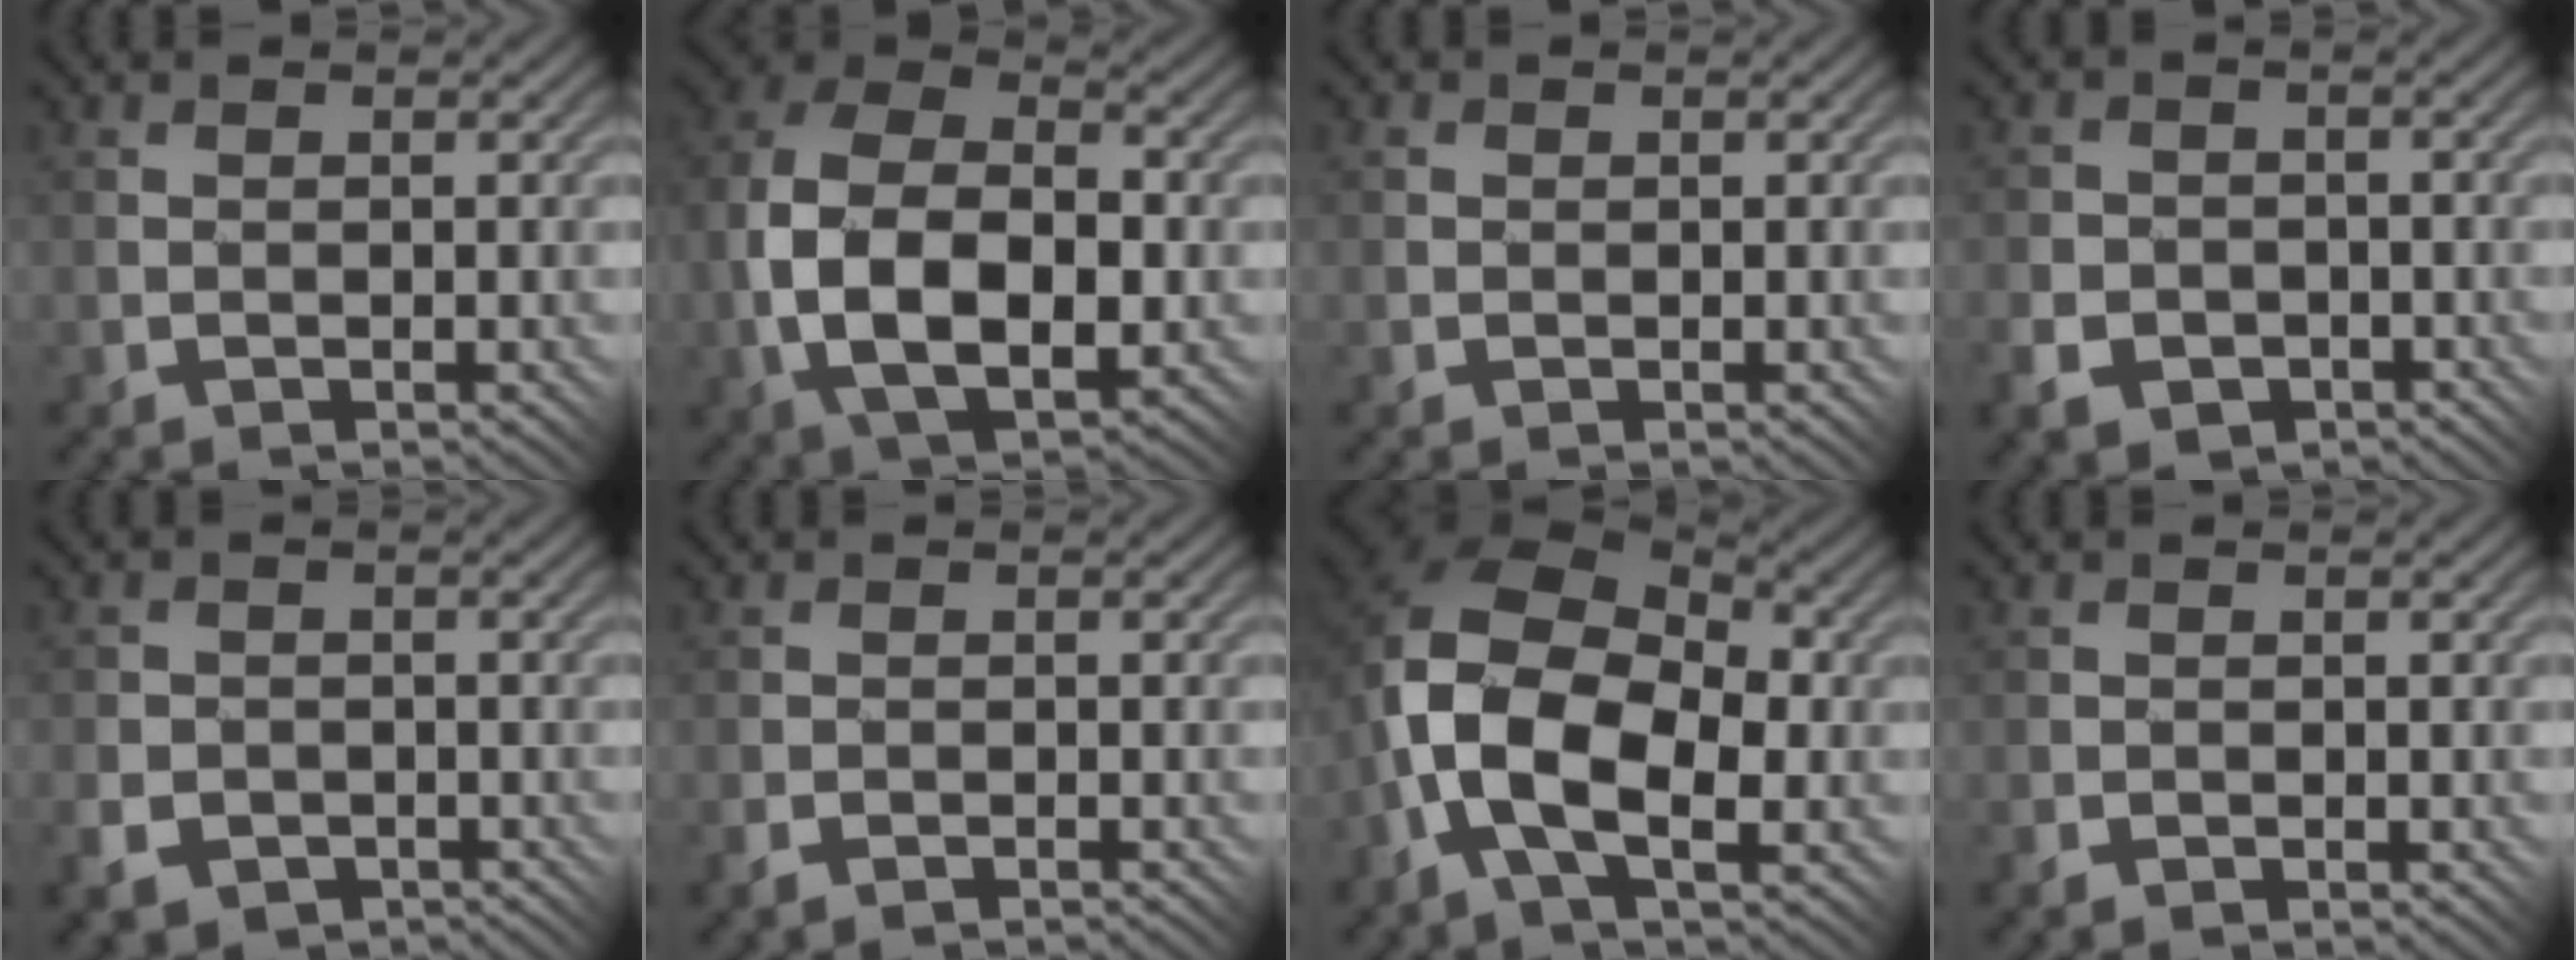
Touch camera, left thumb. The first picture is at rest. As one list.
[{"total": 12.7, "force": [-2.1, 7.9, 9.7], "torque": [-0.205, -0.004, -0.044]}, {"total": 1.3, "force": [0.4, 1.3, 0.3], "torque": [-0.007, 0.004, 0.002]}, {"total": 4.5, "force": [-2.3, 3.6, 1.5], "torque": [-0.030, -0.011, -0.051]}, {"total": 3.7, "force": [-2.1, 2.8, 1.2], "torque": [-0.028, -0.008, -0.043]}, {"total": 1.3, "force": [-1.2, 0.3, 0.3], "torque": [-0.008, 0.002, -0.030]}, {"total": 12.8, "force": [-2.4, 8.0, 9.8], "torque": [-0.205, -0.002, -0.053]}, {"total": 0.7, "force": [-0.6, 0.3, 0.1], "torque": [0.000, 0.001, -0.014]}]